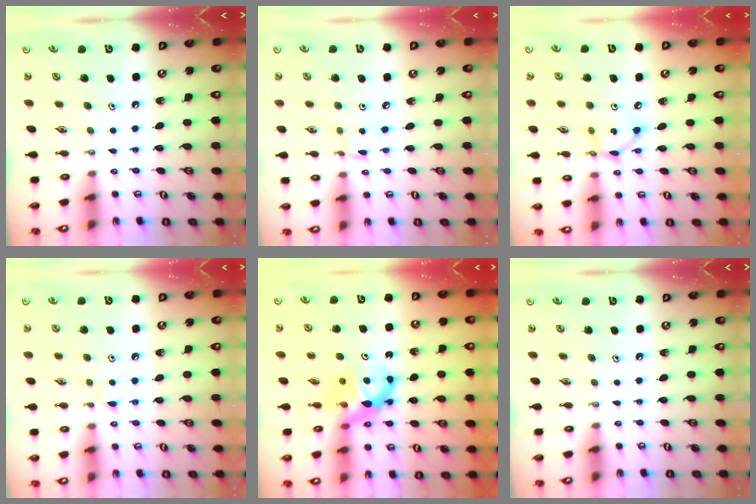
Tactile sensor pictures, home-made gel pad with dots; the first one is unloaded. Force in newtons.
{"total": 2.0, "press": 2.0, "slide": 0.2}
{"total": 6.7, "press": 6.7, "slide": 0.2}
{"total": 5.0, "press": 5.0, "slide": 0.6}
{"total": 7.0, "press": 6.9, "slide": 0.6}
{"total": 0.0}